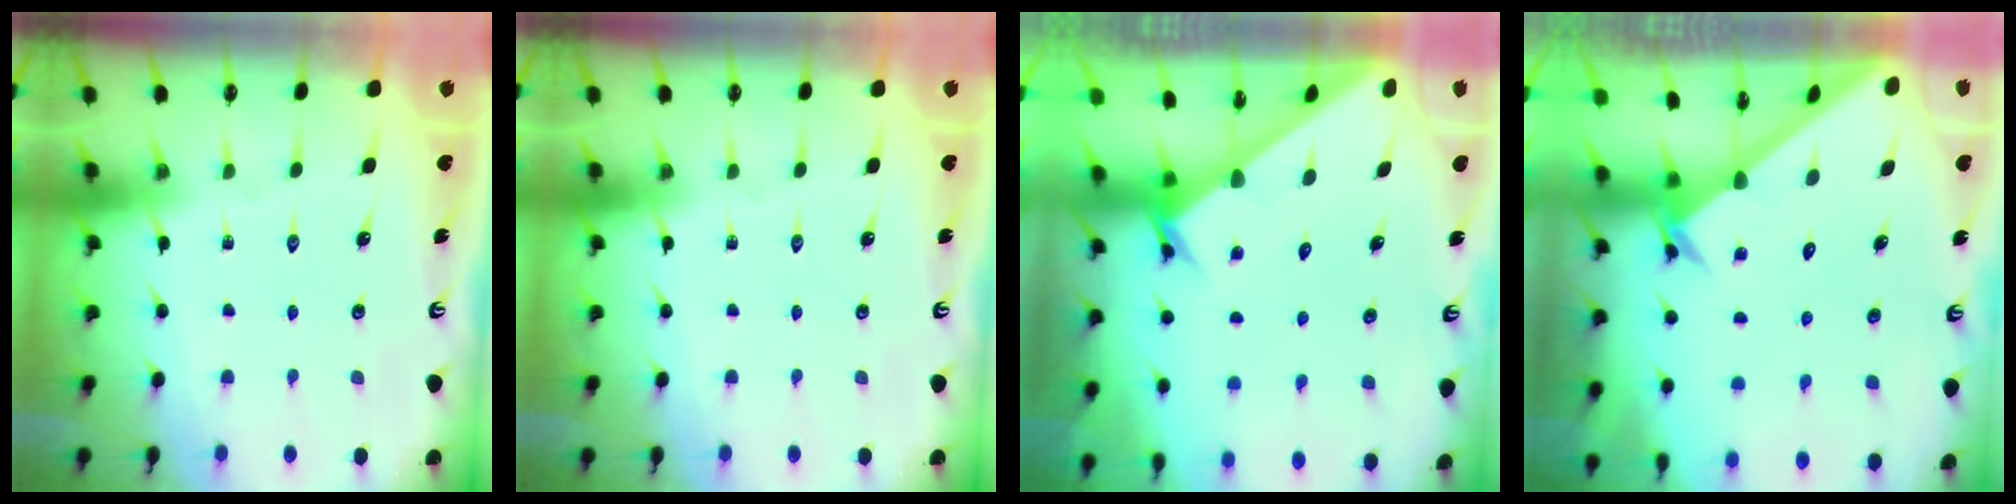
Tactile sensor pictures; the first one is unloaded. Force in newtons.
{"total": 0.0}
{"total": 2.8, "press": 2.8, "slide": 0.1}
{"total": 2.5, "press": 2.5, "slide": 0.2}